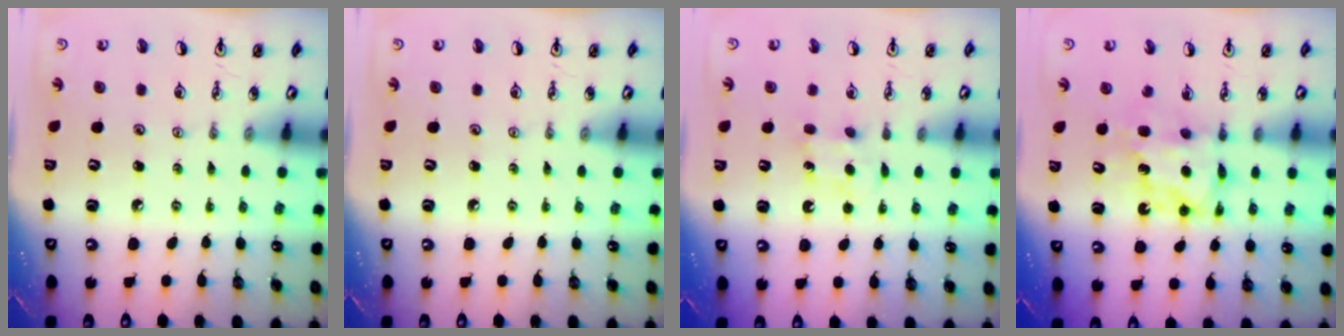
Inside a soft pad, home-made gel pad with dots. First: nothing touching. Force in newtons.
{"total": 0.0}
{"total": 5.3, "press": 5.2, "slide": 0.7}
{"total": 6.1, "press": 6.1, "slide": 0.6}